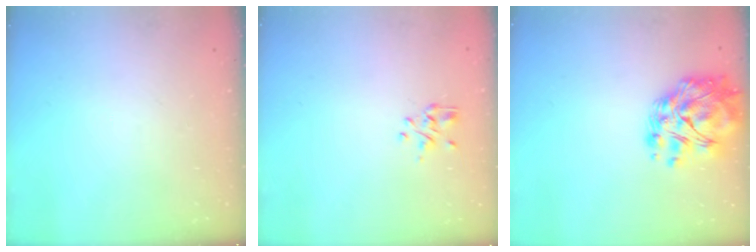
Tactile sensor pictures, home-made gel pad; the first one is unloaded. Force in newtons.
{"total": 1.3, "press": 1.2, "slide": 0.5}
{"total": 13.5, "press": 12.6, "slide": 4.8}